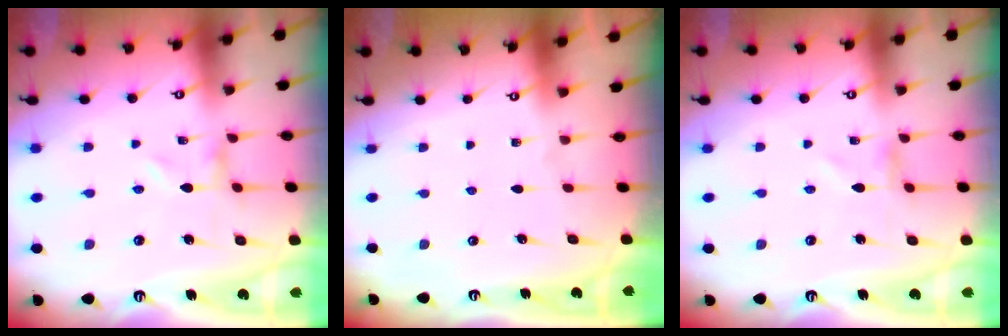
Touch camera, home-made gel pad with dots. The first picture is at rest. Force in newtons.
{"total": 0.0}
{"total": 0.7, "press": 0.7, "slide": 0.1}